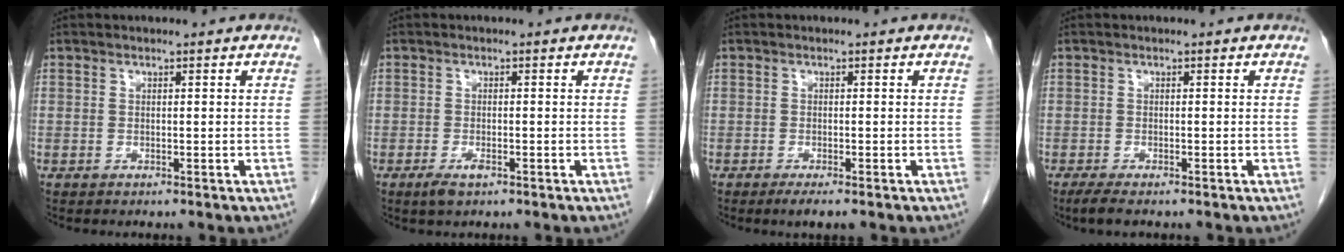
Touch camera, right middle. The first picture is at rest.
{"total": 2.1, "force": [-1.2, 0.6, 1.6], "torque": [-0.032, -0.002, -0.020]}
{"total": 2.2, "force": [-1.5, 0.3, 1.6], "torque": [-0.024, -0.006, -0.024]}
{"total": 2.8, "force": [-2.1, 0.5, 1.8], "torque": [-0.034, -0.009, -0.033]}